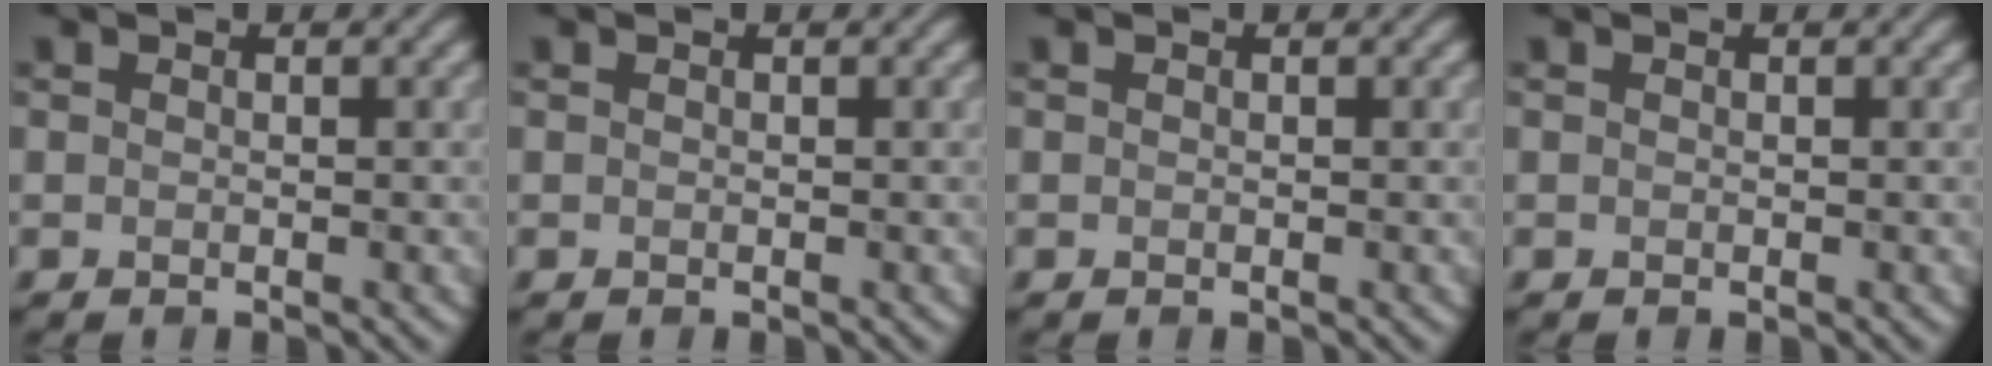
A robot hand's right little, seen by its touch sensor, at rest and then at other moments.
{"total": 0.0}
{"total": 0.0}
{"total": 0.0}